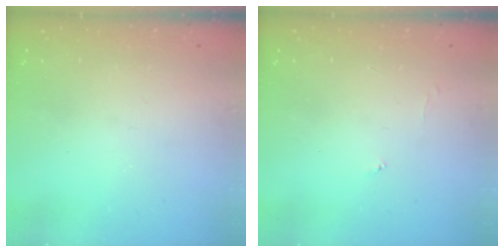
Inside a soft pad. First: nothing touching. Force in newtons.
{"total": 3.9, "press": 3.9, "slide": 0.3}